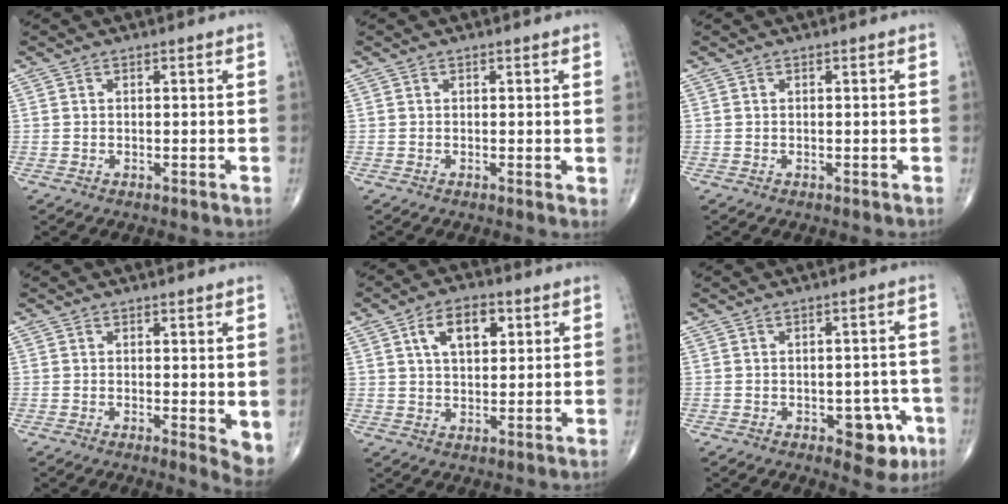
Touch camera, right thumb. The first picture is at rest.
{"total": 1.0, "force": [0.2, 0.3, 0.9], "torque": [-0.013, -0.004, 0.000]}
{"total": 0.0}
{"total": 4.0, "force": [0.4, 1.4, 3.8], "torque": [-0.047, -0.013, 0.004]}
{"total": 8.6, "force": [3.2, 4.9, 6.3], "torque": [-0.086, -0.002, 0.051]}
{"total": 7.0, "force": [-2.9, 3.7, 5.2], "torque": [-0.030, 0.016, -0.031]}